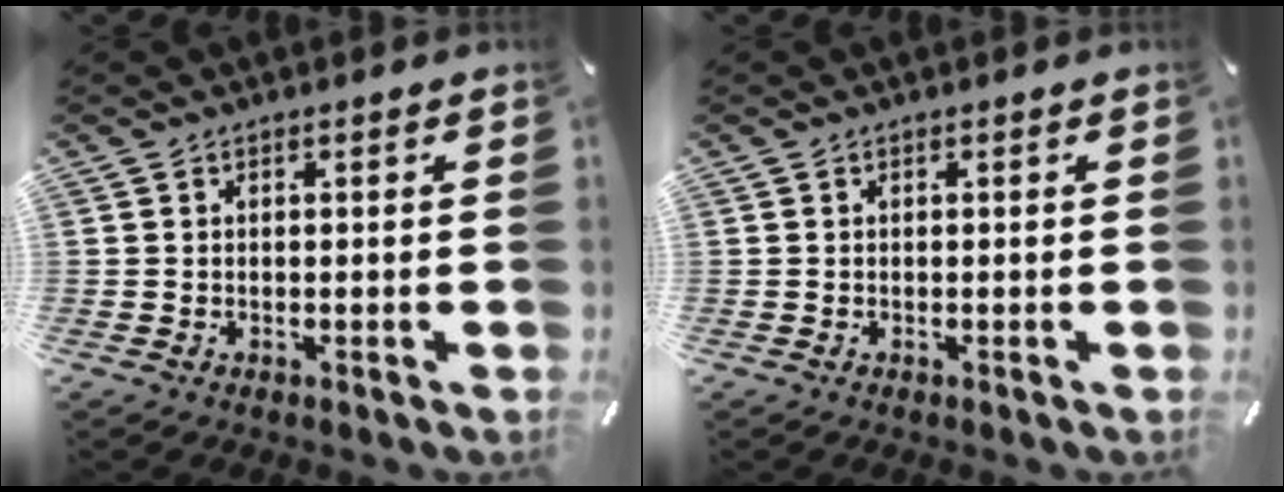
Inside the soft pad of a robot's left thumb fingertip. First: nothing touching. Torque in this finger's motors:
{"motor_torque": [0.00, 0.00, -0.07, 0.04, 0.00]}